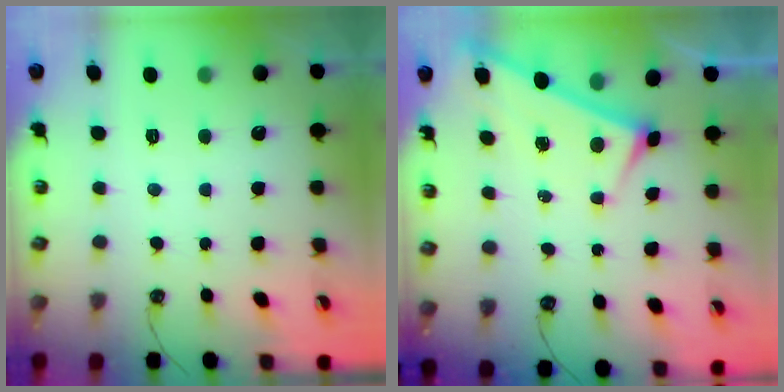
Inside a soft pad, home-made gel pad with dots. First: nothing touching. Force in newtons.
{"total": 3.1, "press": 3.1, "slide": 0.2}